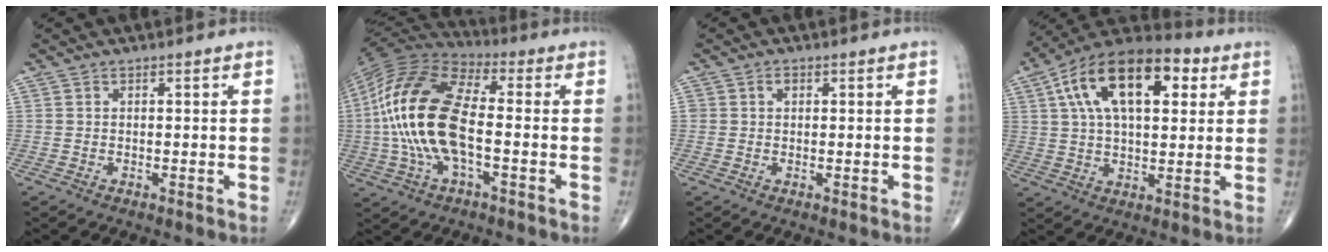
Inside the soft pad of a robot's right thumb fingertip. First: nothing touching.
{"total": 20.1, "force": [-1.5, 8.9, 18.0], "torque": [-0.381, 0.026, -0.033]}
{"total": 1.1, "force": [0.3, 0.9, 0.6], "torque": [-0.003, 0.002, 0.003]}
{"total": 20.2, "force": [6.8, 10.3, 16.1], "torque": [-0.255, 0.015, 0.105]}